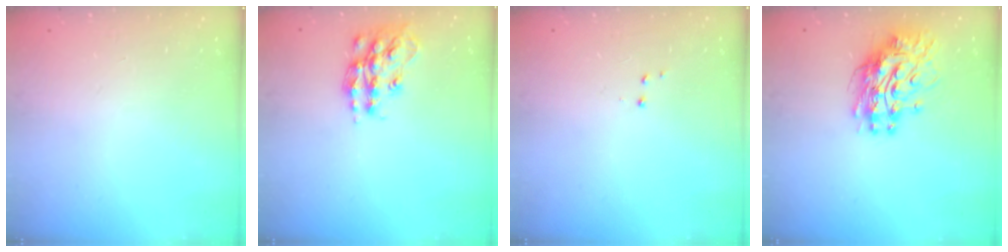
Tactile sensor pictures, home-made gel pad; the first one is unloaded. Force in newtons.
{"total": 15.2, "press": 15.2, "slide": 0.9}
{"total": 3.0, "press": 2.9, "slide": 0.7}
{"total": 11.1, "press": 11.1, "slide": 1.0}